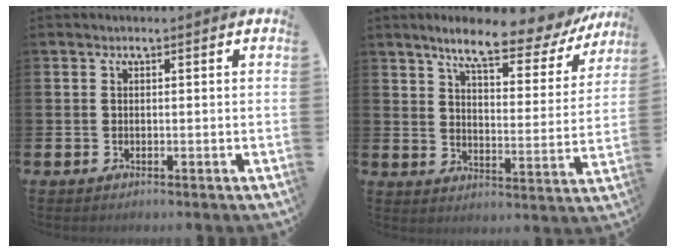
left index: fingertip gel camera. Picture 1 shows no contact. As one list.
[{"total": 8.7, "force": [7.5, 1.7, 4.1], "torque": [-0.087, -0.046, 0.123]}]